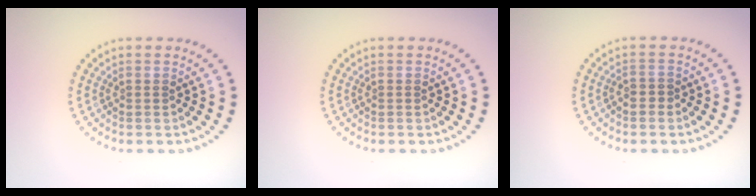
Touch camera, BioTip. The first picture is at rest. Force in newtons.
{"total": 0.0}
{"total": 0.9, "press": 0.6, "slide": 0.6}